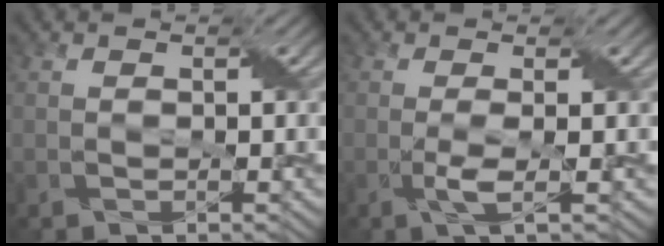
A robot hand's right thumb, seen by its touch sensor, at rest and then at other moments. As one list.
[{"total": 2.4, "force": [-0.4, 0.4, 2.3], "torque": [-0.045, 0.003, -0.014]}]